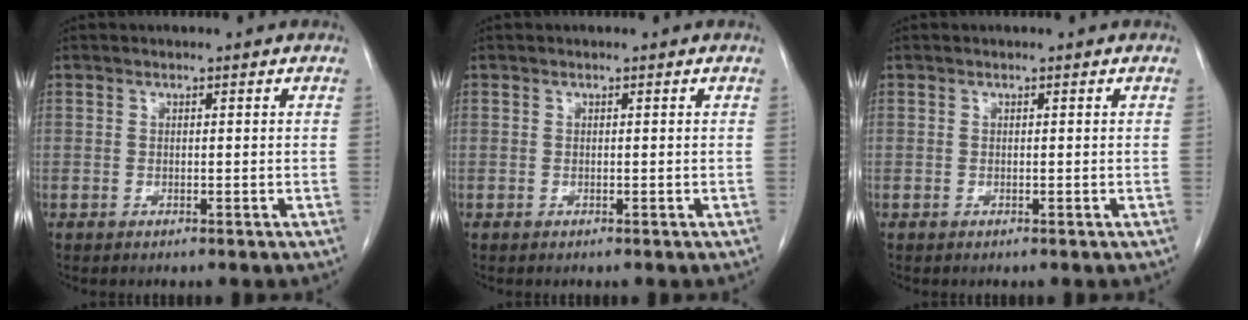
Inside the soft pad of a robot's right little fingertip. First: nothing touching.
{"total": 0.0}
{"total": 0.0}